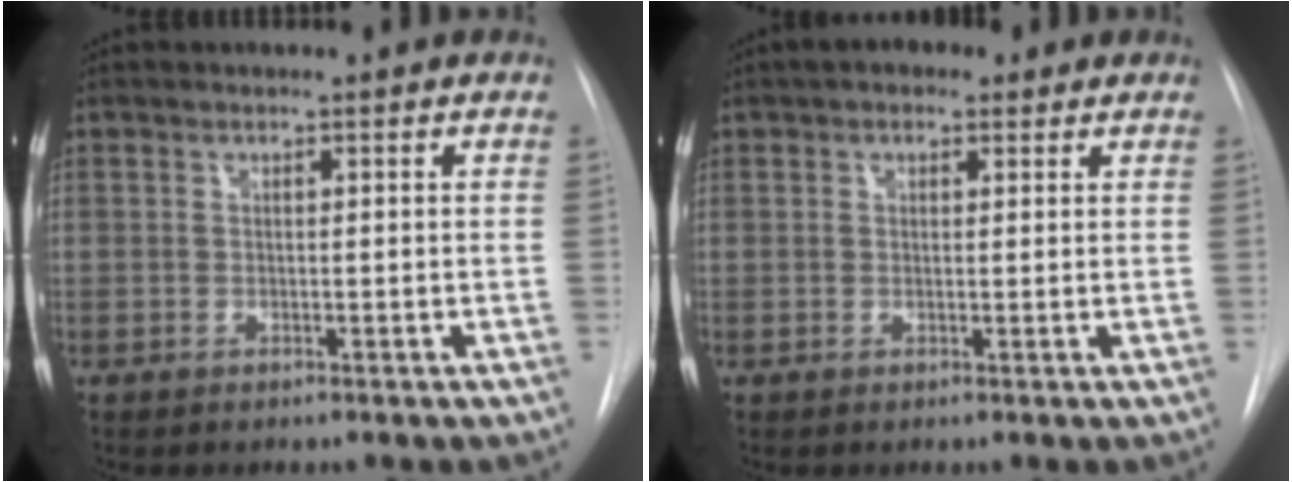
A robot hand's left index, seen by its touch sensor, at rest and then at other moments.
{"total": 3.5, "force": [2.2, 2.0, 1.9], "torque": [-0.030, 0.019, 0.029]}